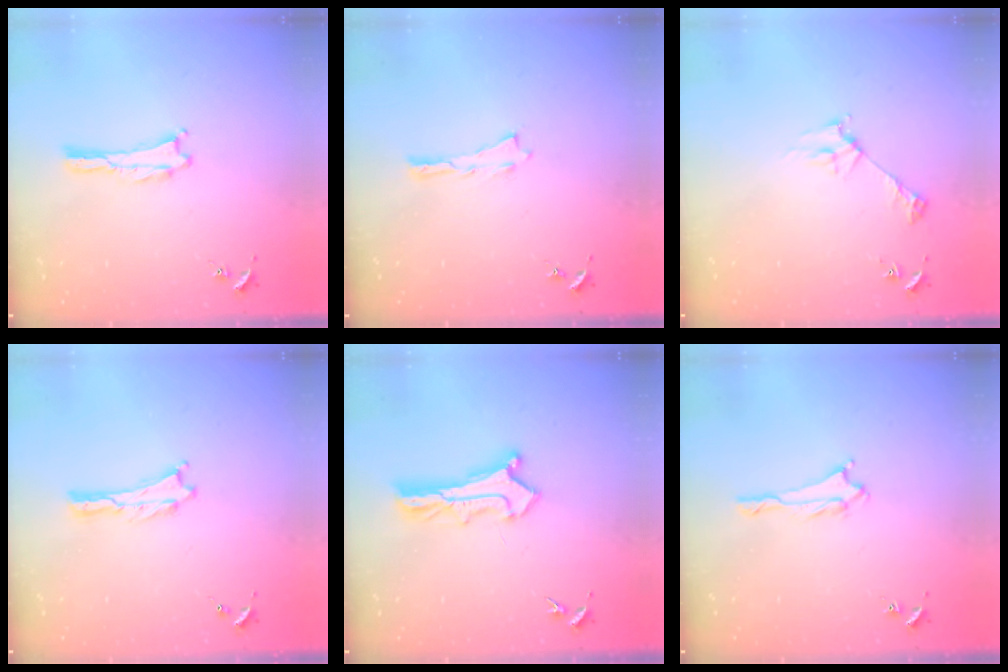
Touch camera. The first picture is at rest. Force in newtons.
{"total": 0.0}
{"total": 2.8, "press": 2.8, "slide": 0.3}
{"total": 0.0}
{"total": 2.6, "press": 2.6, "slide": 0.2}
{"total": 1.6, "press": 1.6, "slide": 0.1}